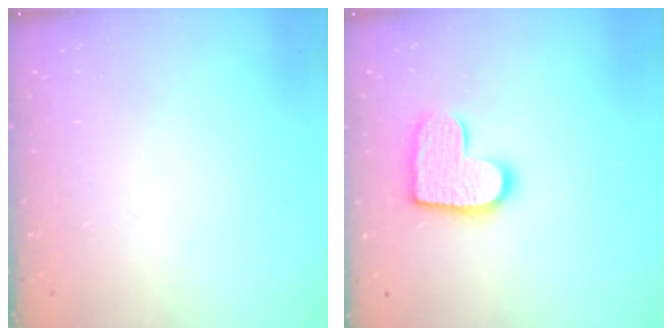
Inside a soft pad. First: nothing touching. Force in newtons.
{"total": 12.8, "press": 12.8, "slide": 0.8}